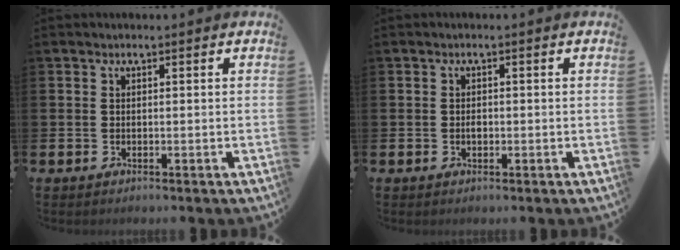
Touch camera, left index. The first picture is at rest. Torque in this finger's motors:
{"motor_torque": [0.06, 0.04, 0.00, 0.02]}